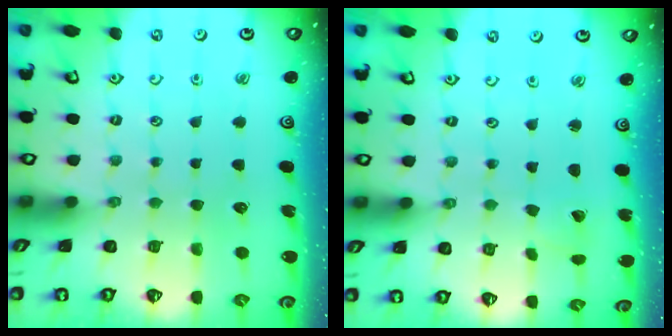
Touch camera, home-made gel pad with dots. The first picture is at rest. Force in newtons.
{"total": 1.9, "press": 1.9, "slide": 0.1}